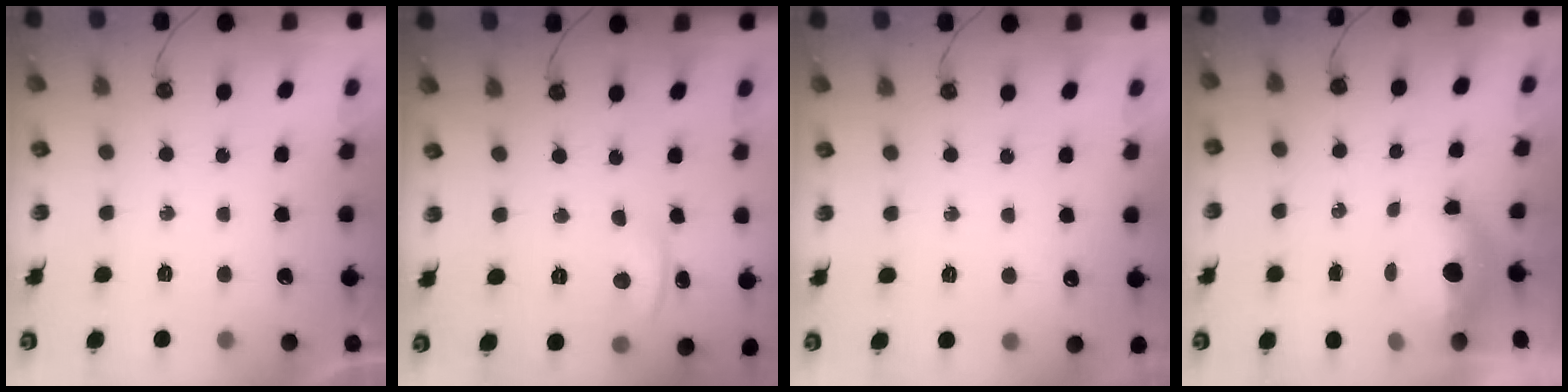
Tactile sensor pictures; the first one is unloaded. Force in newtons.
{"total": 8.7, "press": 1.6, "slide": 8.5}
{"total": 3.2, "press": 3.1, "slide": 0.7}
{"total": 12.6, "press": 6.4, "slide": 10.8}